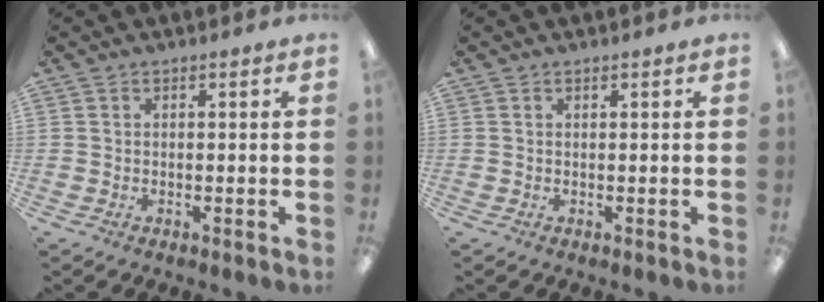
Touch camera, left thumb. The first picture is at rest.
{"total": 0.0}